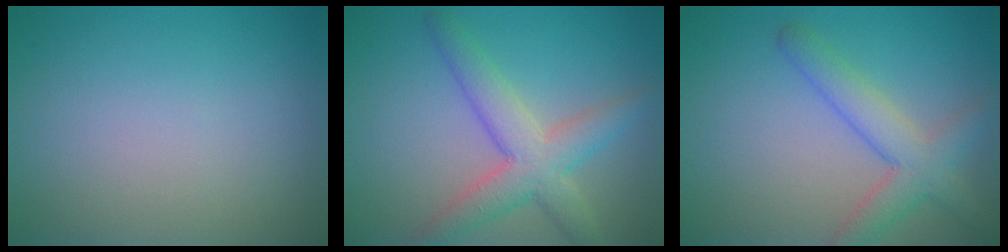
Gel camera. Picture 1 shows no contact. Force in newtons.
{"total": 5.1, "press": 5.1, "slide": 0.1}
{"total": 4.1, "press": 4.1, "slide": 0.2}